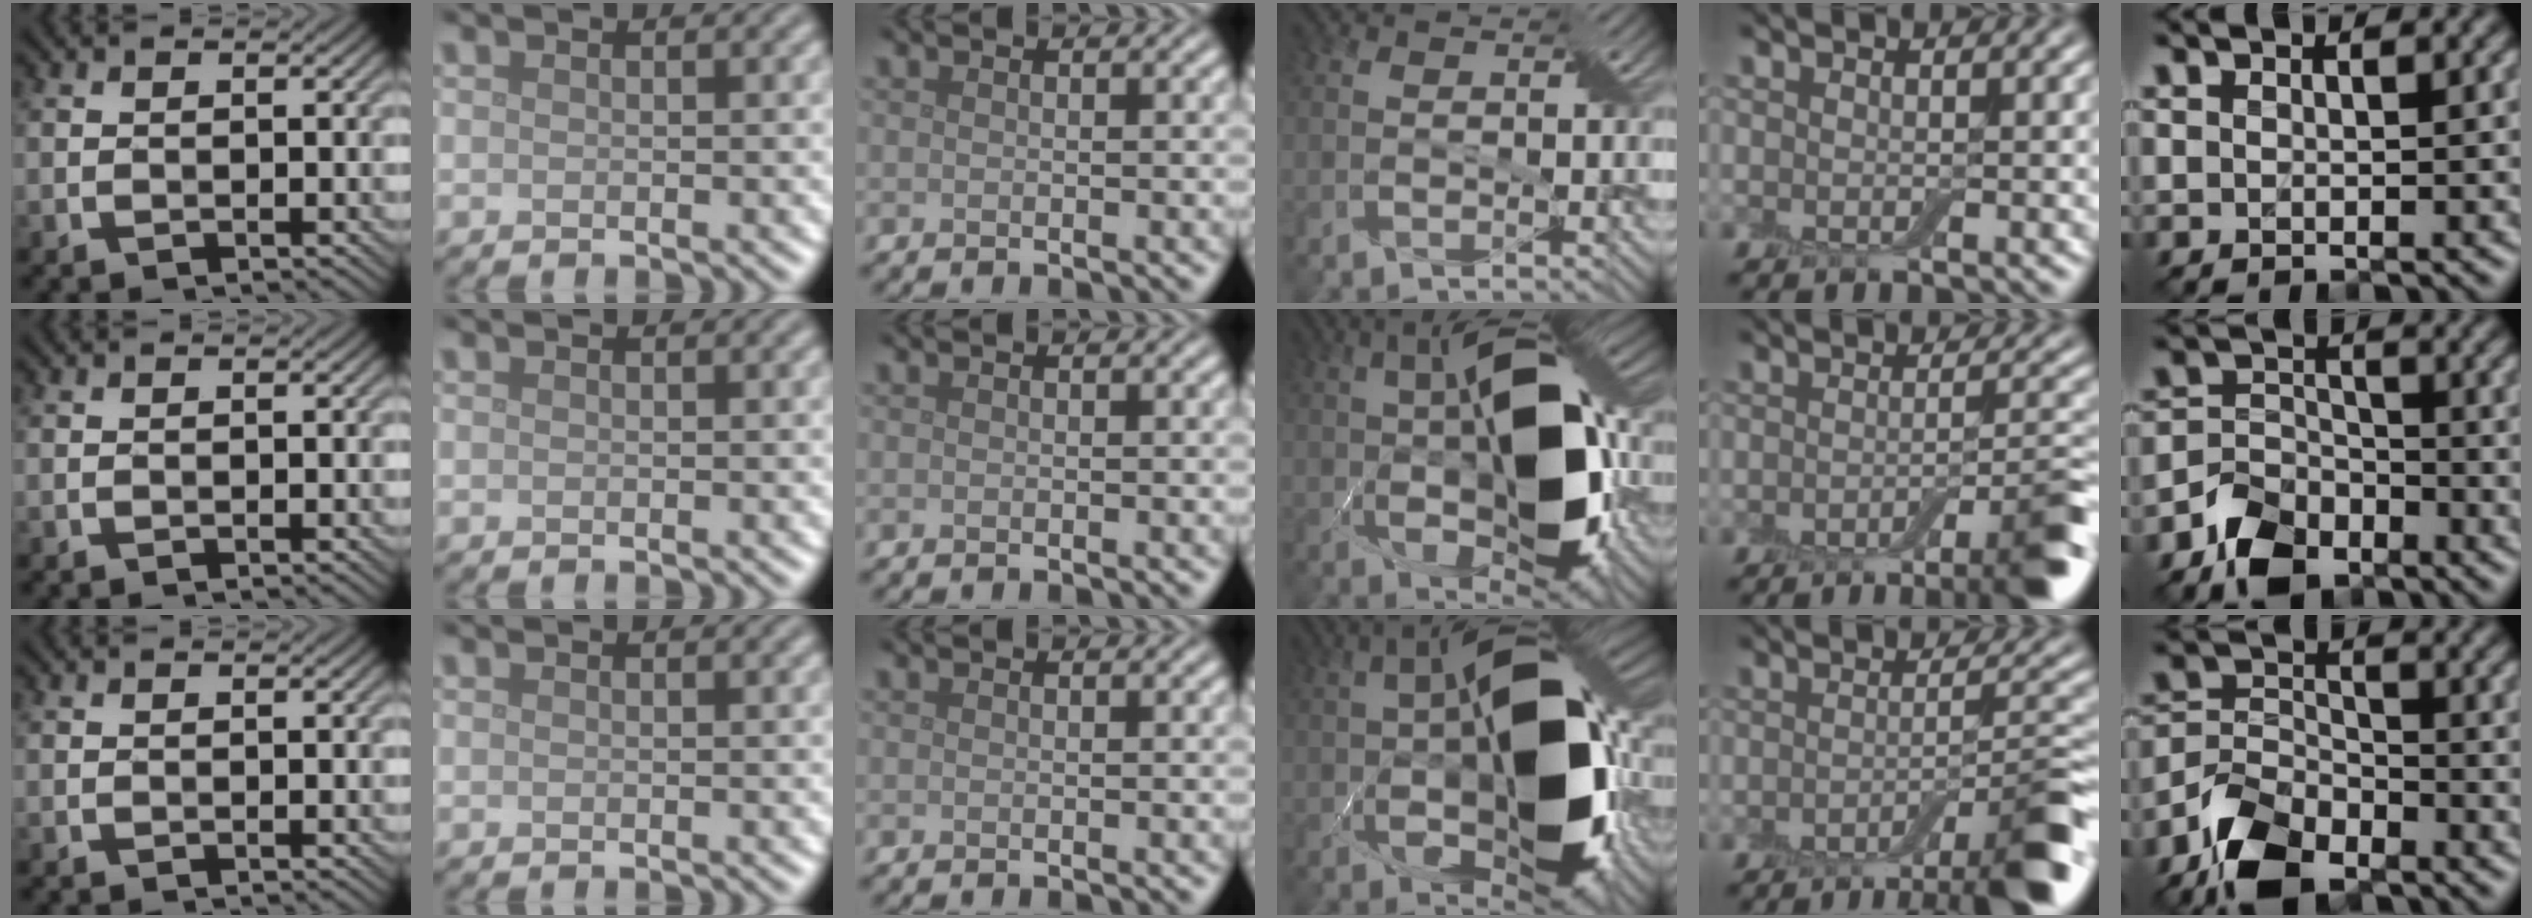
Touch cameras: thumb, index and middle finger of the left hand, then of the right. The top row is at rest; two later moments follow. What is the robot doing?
{"motion": "pour", "object": "cup"}